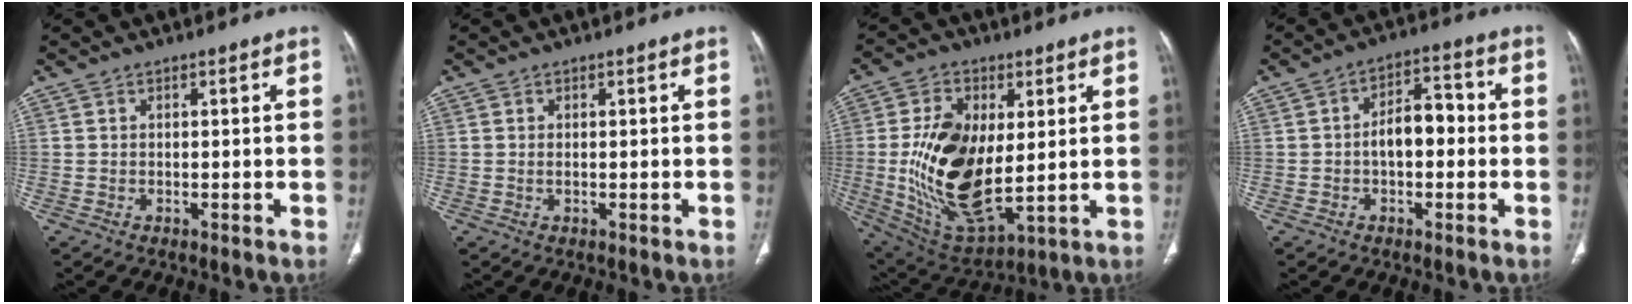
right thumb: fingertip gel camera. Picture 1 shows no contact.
{"total": 0.7, "force": [0.1, 0.3, 0.7], "torque": [-0.017, -0.001, 0.004]}
{"total": 19.7, "force": [1.0, 10.2, 16.8], "torque": [-0.310, -0.021, 0.036]}
{"total": 7.5, "force": [-0.7, 4.4, 6.0], "torque": [-0.081, 0.030, -0.019]}